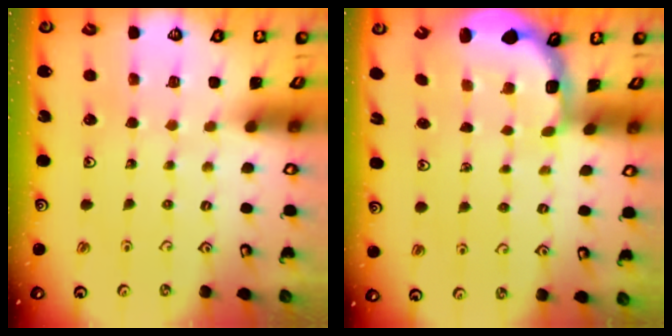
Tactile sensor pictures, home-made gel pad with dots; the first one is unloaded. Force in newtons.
{"total": 2.8, "press": 2.3, "slide": 1.7}